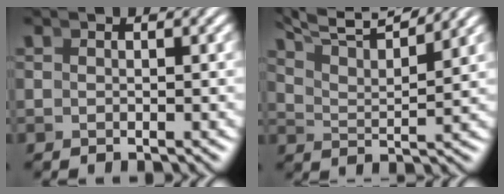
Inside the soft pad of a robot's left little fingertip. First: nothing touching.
{"total": 7.6, "force": [6.7, 1.4, 3.3], "torque": [-0.062, 0.017, 0.103]}